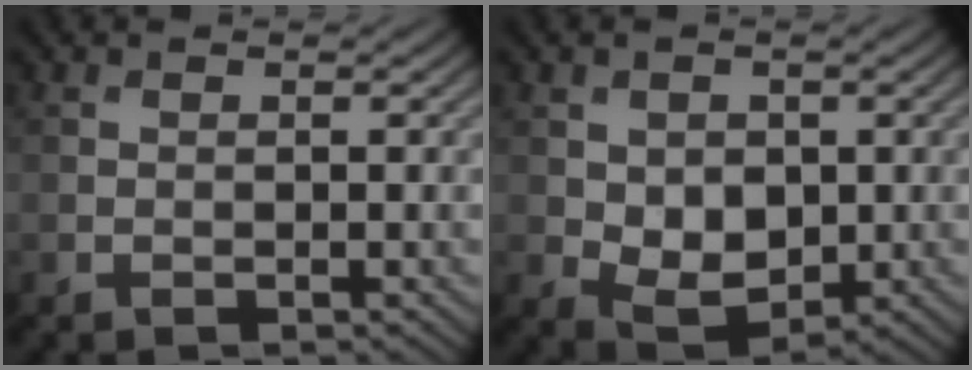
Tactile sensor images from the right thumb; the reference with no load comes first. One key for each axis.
{"total": 5.3, "fx": 0.0, "fy": 4.0, "fz": 3.5, "tx": -0.079, "ty": -0.014, "tz": 0.007}